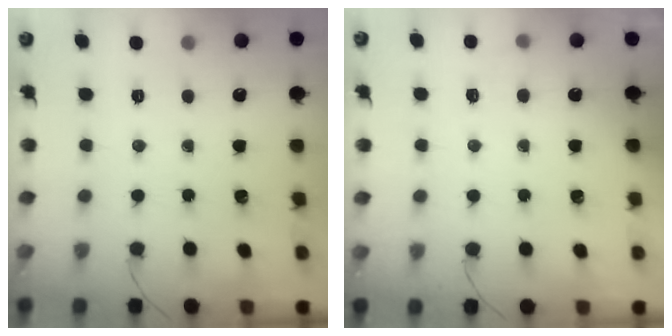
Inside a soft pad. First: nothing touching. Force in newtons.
{"total": 2.8, "press": 2.5, "slide": 1.4}